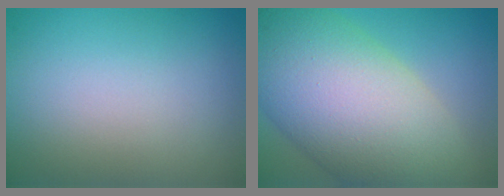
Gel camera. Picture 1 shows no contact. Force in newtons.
{"total": 13.8, "press": 13.8, "slide": 0.4}